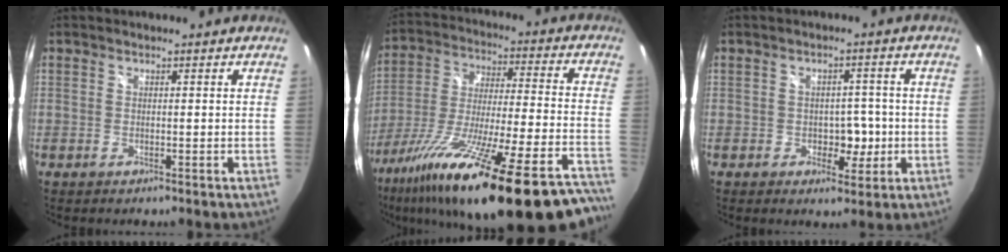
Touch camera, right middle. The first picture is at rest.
{"total": 36.2, "force": [-27.7, 4.8, 22.9], "torque": [-0.365, -0.092, -0.417]}
{"total": 4.9, "force": [-0.9, 3.6, 3.2], "torque": [-0.043, 0.007, -0.003]}